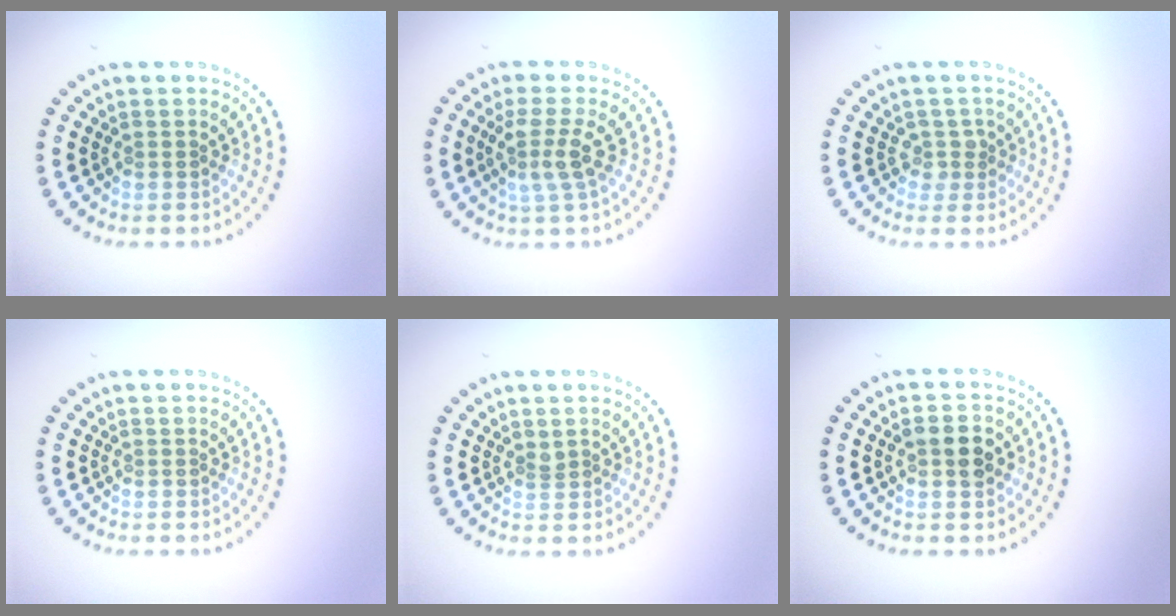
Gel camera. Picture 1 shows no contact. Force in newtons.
{"total": 2.9, "press": 2.3, "slide": 1.7}
{"total": 1.2, "press": 1.0, "slide": 0.6}
{"total": 0.0}
{"total": 0.8, "press": 0.5, "slide": 0.6}
{"total": 2.5, "press": 2.5, "slide": 0.2}